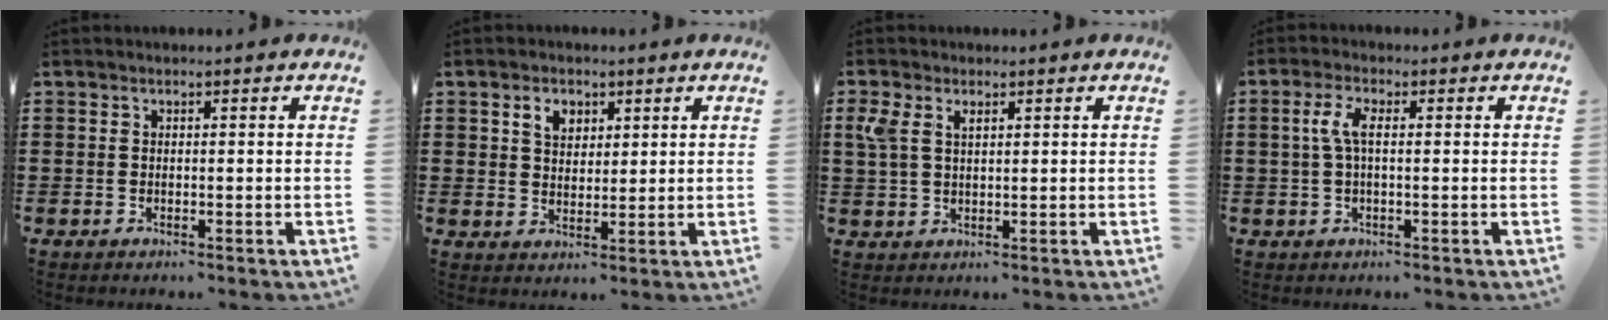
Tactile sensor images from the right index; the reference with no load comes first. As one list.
[{"total": 3.5, "force": [1.7, 2.5, 1.7], "torque": [-0.036, 0.008, 0.027]}, {"total": 3.0, "force": [1.4, 1.8, 2.0], "torque": [-0.045, 0.007, 0.025]}, {"total": 3.9, "force": [0.2, 1.5, 3.6], "torque": [-0.085, 0.002, -0.004]}]